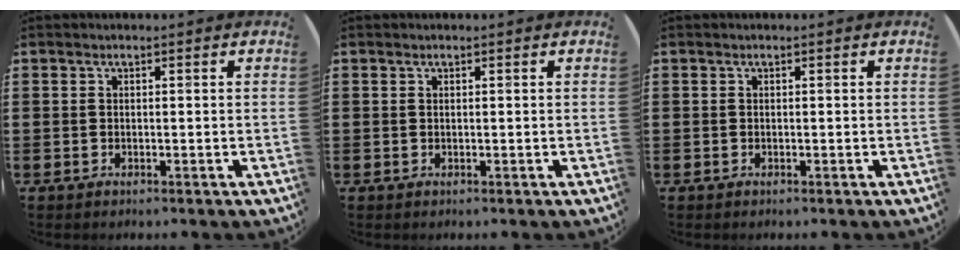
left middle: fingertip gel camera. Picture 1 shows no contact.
{"total": 0.0}
{"total": 0.0}